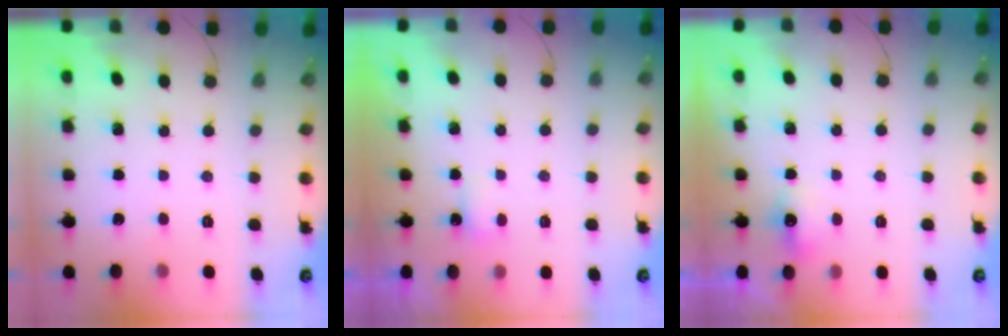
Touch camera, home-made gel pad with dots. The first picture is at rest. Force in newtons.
{"total": 2.8, "press": 2.7, "slide": 0.7}
{"total": 6.4, "press": 5.8, "slide": 2.6}